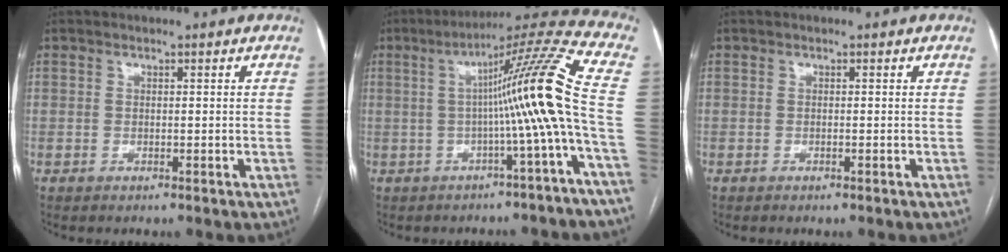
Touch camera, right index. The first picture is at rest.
{"total": 13.9, "force": [-1.1, -2.6, 13.6], "torque": [-0.185, 0.018, -0.022]}
{"total": 0.0}